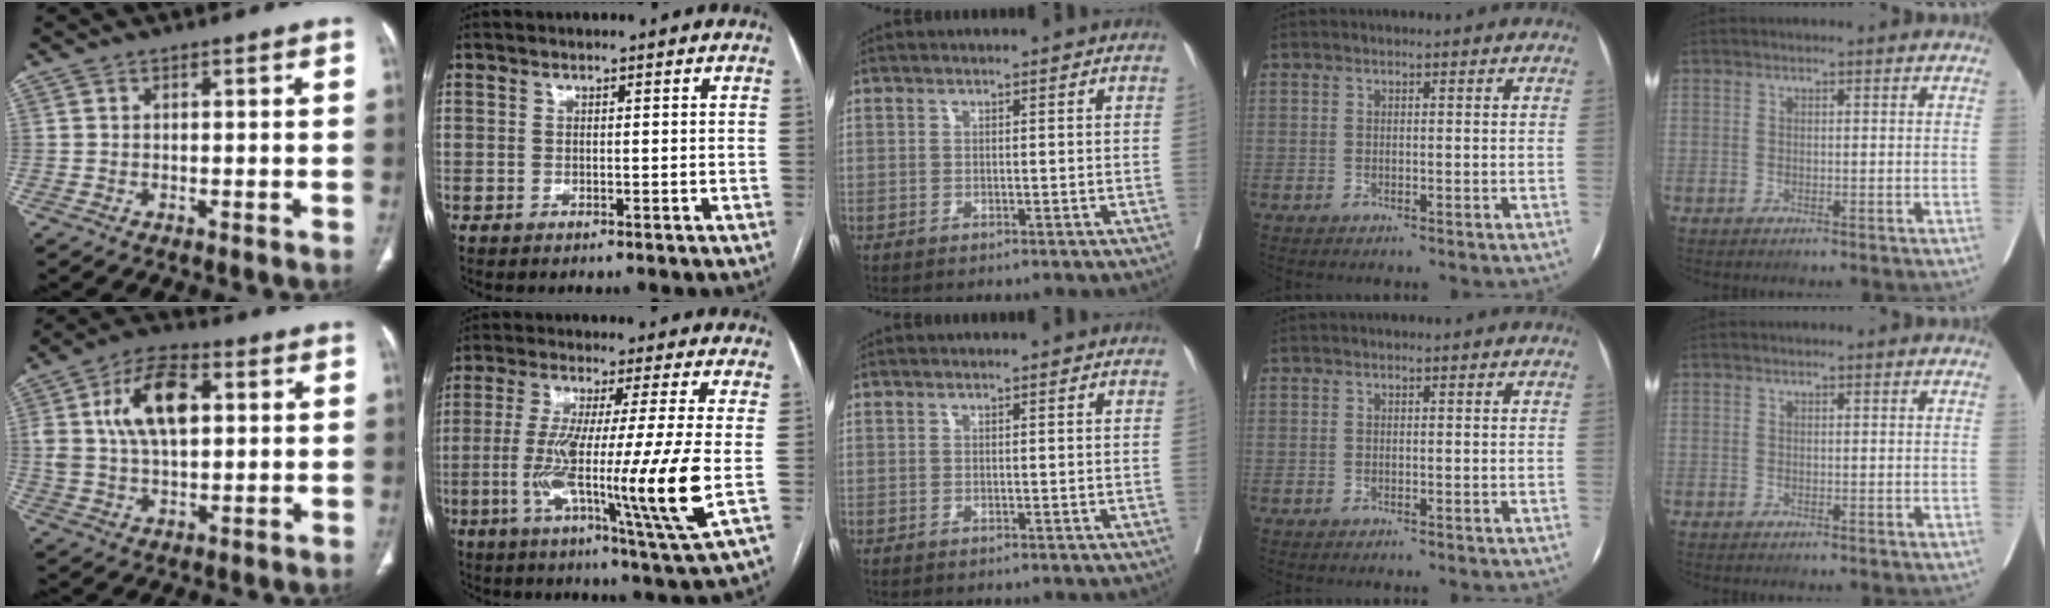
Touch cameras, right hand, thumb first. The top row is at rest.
{"thumb": {"total": 13.3, "force": [3.1, 7.3, 10.6], "torque": [-0.184, 0.008, 0.053]}, "index": {"total": 17.4, "force": [-2.6, -1.2, 17.2], "torque": [-0.300, -0.029, -0.055]}}